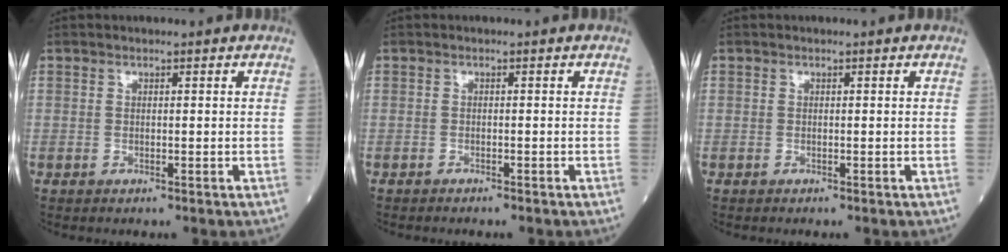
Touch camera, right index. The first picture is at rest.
{"total": 1.5, "force": [-1.3, 0.2, 0.7], "torque": [-0.013, -0.001, -0.014]}
{"total": 0.0}